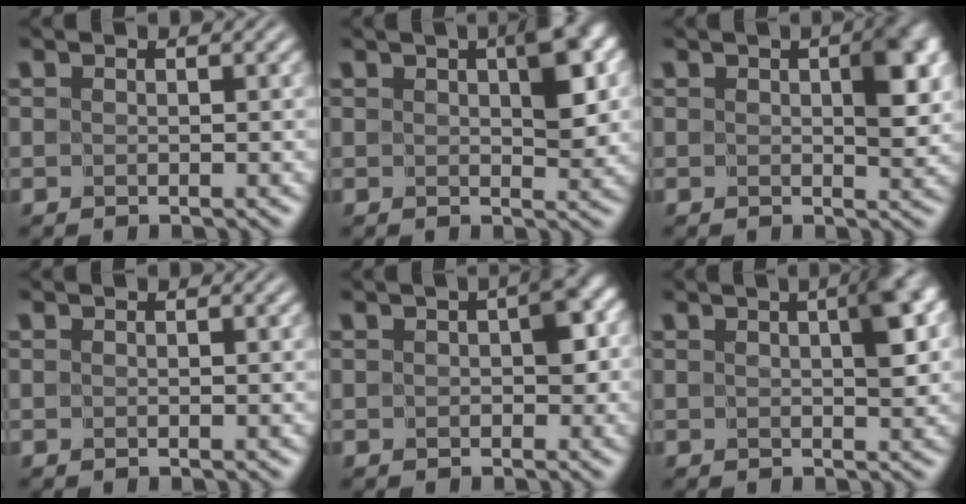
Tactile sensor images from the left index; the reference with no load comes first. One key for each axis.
{"total": 4.9, "fx": 1.2, "fy": 2.3, "fz": 4.2, "tx": -0.056, "ty": 0.002, "tz": 0.018}
{"total": 4.2, "fx": 0.7, "fy": 2.1, "fz": 3.6, "tx": -0.045, "ty": -0.001, "tz": 0.009}
{"total": 0.0}
{"total": 2.7, "fx": 0.0, "fy": 1.5, "fz": 2.2, "tx": -0.025, "ty": 0.004, "tz": -0.004}
{"total": 3.9, "fx": 1.1, "fy": 1.1, "fz": 3.6, "tx": -0.042, "ty": 0.008, "tz": 0.012}